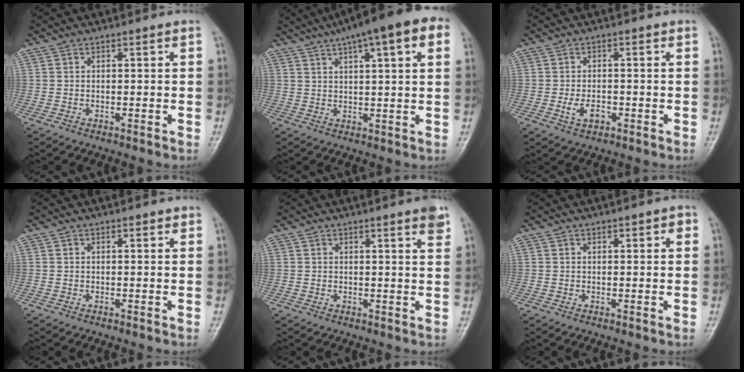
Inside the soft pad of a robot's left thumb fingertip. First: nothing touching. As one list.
[{"total": 16.3, "force": [8.6, 4.1, 13.2], "torque": [-0.189, 0.026, 0.121]}, {"total": 3.4, "force": [-1.2, 2.1, 2.4], "torque": [-0.044, 0.003, -0.018]}, {"total": 0.6, "force": [0.4, 0.3, 0.3], "torque": [-0.004, -0.002, 0.004]}, {"total": 3.2, "force": [2.1, 0.2, 2.4], "torque": [-0.027, -0.010, 0.026]}, {"total": 2.0, "force": [0.9, 0.9, 1.6], "torque": [-0.015, 0.000, 0.011]}]